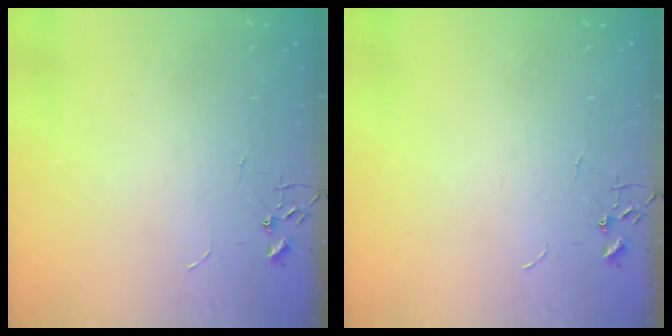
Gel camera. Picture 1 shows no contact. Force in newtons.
{"total": 0.0}